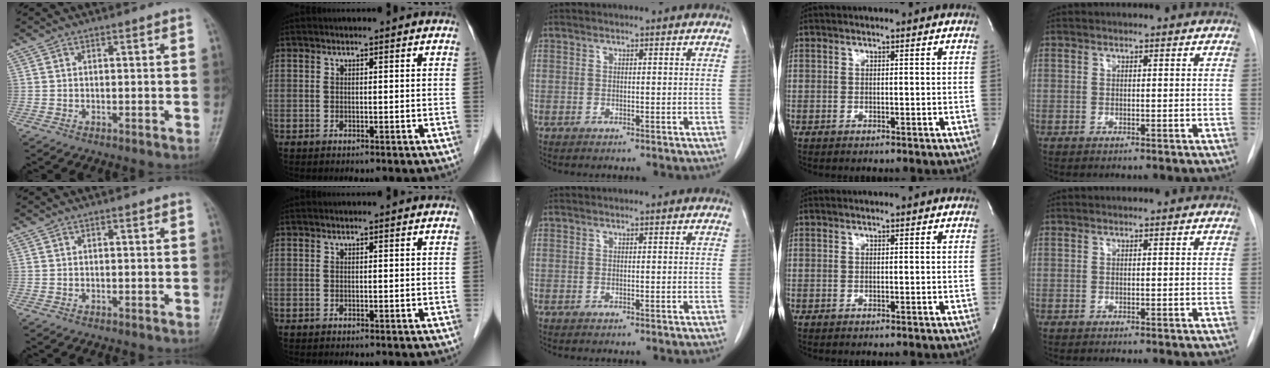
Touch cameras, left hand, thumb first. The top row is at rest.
{}